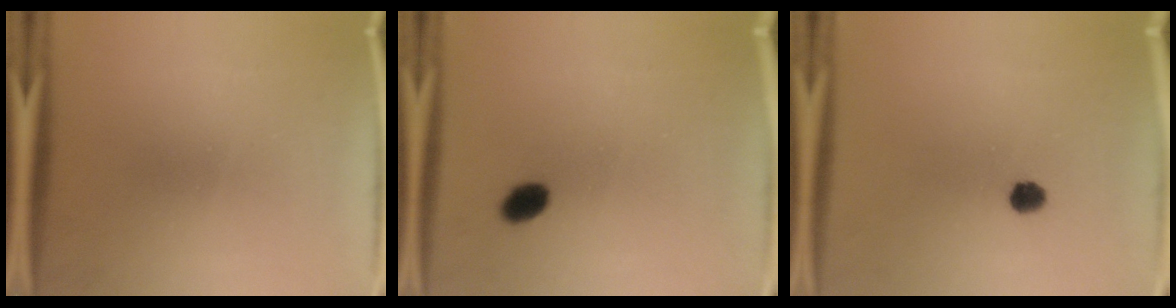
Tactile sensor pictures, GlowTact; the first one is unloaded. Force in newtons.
{"total": 3.5}
{"total": 2.7}